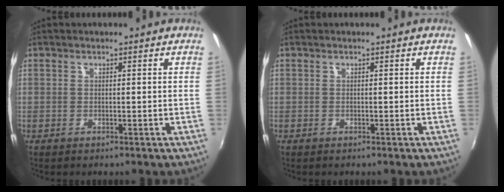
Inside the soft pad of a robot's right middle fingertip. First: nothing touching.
{"total": 0.0}